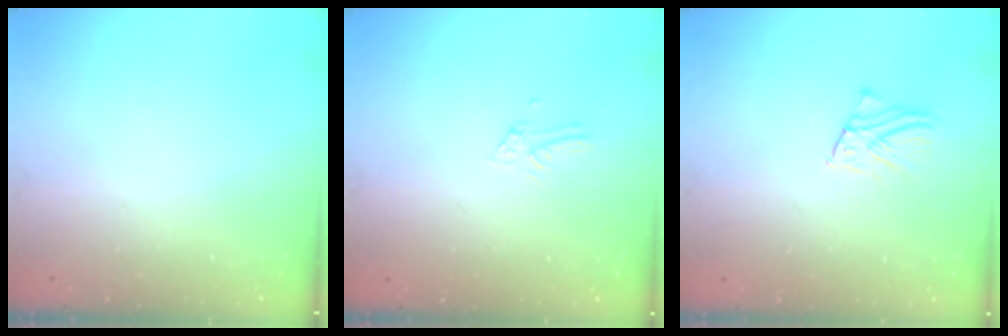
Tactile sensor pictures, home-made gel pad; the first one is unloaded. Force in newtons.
{"total": 2.1, "press": 2.1, "slide": 0.2}
{"total": 2.5, "press": 2.5, "slide": 0.2}